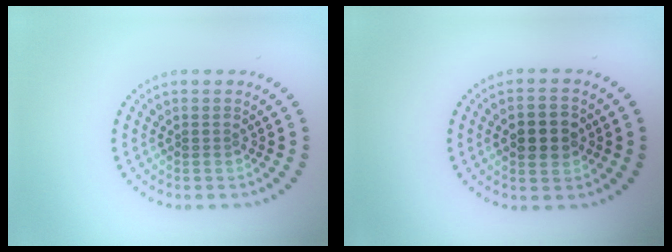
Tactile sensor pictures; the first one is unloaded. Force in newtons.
{"total": 3.8, "press": 3.8, "slide": 0.1}